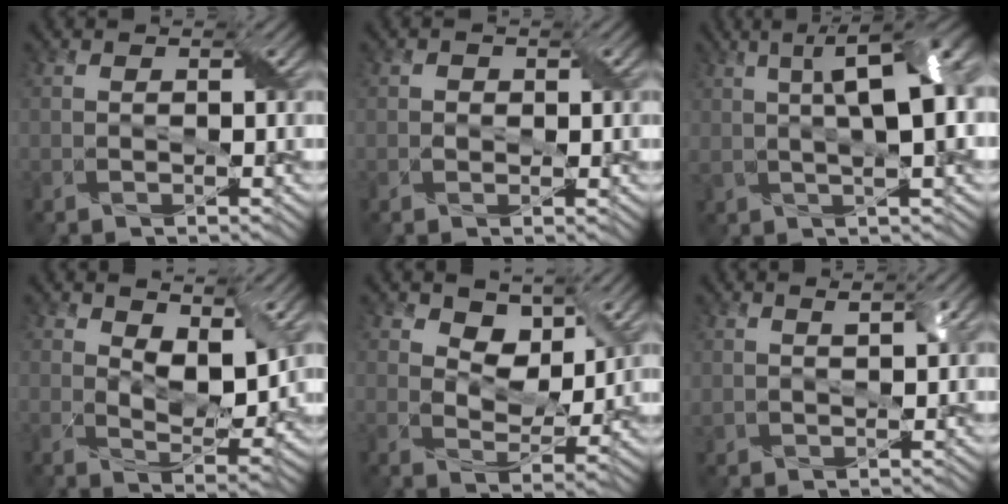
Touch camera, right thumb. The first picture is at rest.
{"total": 1.6, "force": [0.1, 1.3, 1.0], "torque": [-0.020, -0.001, 0.001]}
{"total": 11.7, "force": [2.4, 3.9, 10.8], "torque": [-0.152, 0.027, 0.024]}
{"total": 7.6, "force": [3.4, 3.5, 5.9], "torque": [-0.107, -0.005, 0.056]}
{"total": 6.3, "force": [3.4, 3.8, 3.6], "torque": [-0.064, -0.010, 0.050]}
{"total": 2.4, "force": [1.2, 0.7, 2.0], "torque": [-0.042, 0.003, 0.025]}